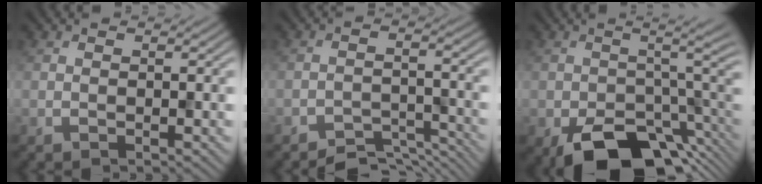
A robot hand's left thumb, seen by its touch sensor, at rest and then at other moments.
{"total": 5.1, "force": [-4.6, 1.2, 1.7], "torque": [-0.027, 0.002, -0.076]}
{"total": 12.0, "force": [-5.5, 5.8, 8.9], "torque": [-0.142, -0.045, -0.074]}